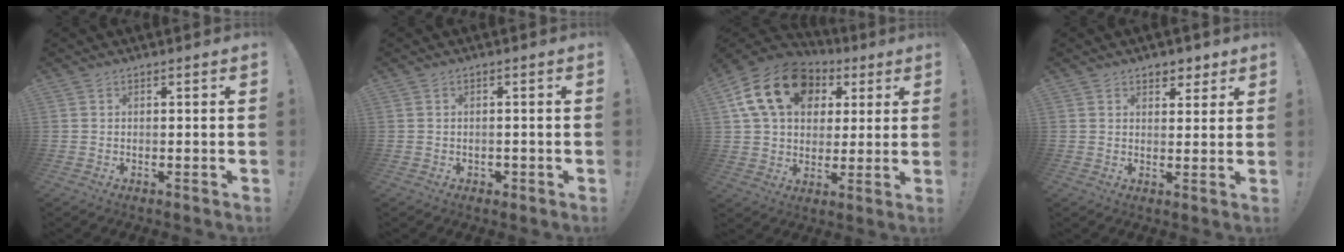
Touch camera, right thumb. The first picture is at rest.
{"total": 1.4, "force": [-0.5, 1.3, 0.4], "torque": [0.003, -0.004, -0.010]}
{"total": 20.0, "force": [7.5, 14.2, 11.9], "torque": [-0.186, -0.014, 0.144]}
{"total": 4.5, "force": [3.1, 3.1, 1.0], "torque": [0.005, -0.019, 0.054]}